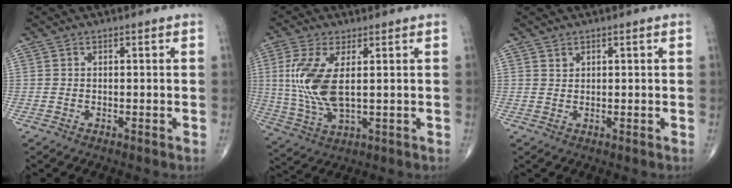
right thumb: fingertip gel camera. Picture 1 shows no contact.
{"total": 11.5, "force": [1.6, 4.8, 10.4], "torque": [-0.238, -0.011, 0.041]}
{"total": 0.9, "force": [0.7, 0.5, 0.2], "torque": [0.006, -0.005, 0.011]}